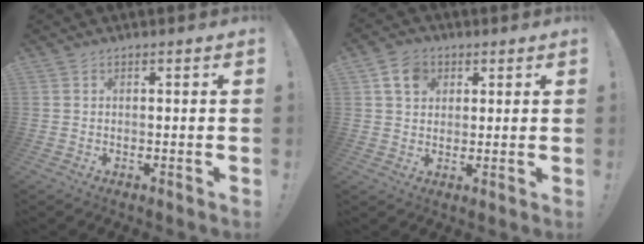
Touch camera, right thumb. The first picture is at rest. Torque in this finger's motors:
{"motor_torque": [0.85, 1.10, 0.12, -0.04, 0.02]}